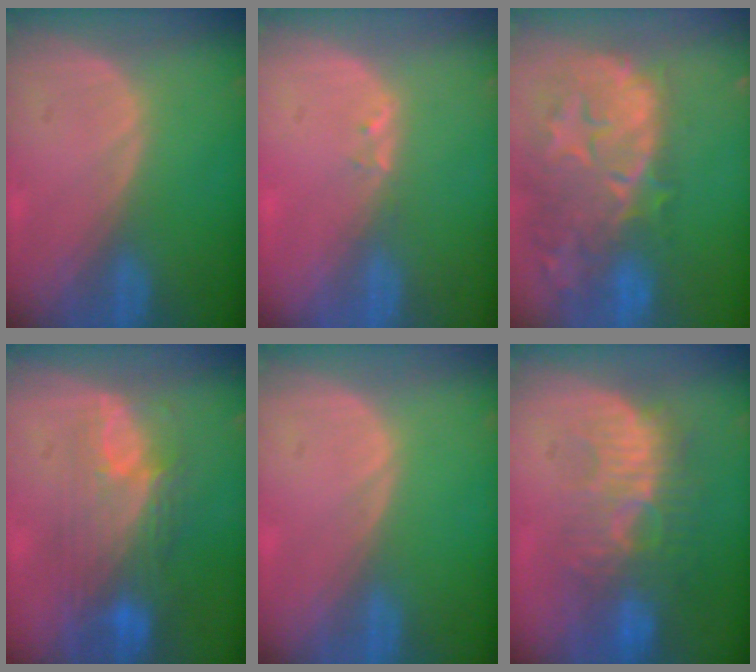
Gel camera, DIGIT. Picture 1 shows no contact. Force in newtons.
{"total": 1.0, "press": 0.9, "slide": 0.5}
{"total": 14.5, "press": 11.8, "slide": 8.5}
{"total": 9.5, "press": 8.3, "slide": 4.6}
{"total": 0.0}
{"total": 10.0, "press": 9.2, "slide": 3.8}